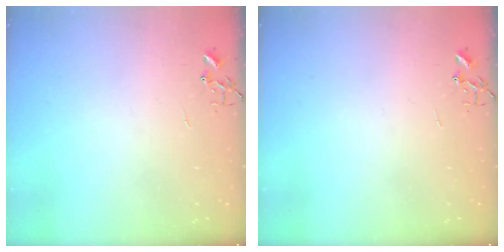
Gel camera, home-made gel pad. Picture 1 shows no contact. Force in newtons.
{"total": 0.0}